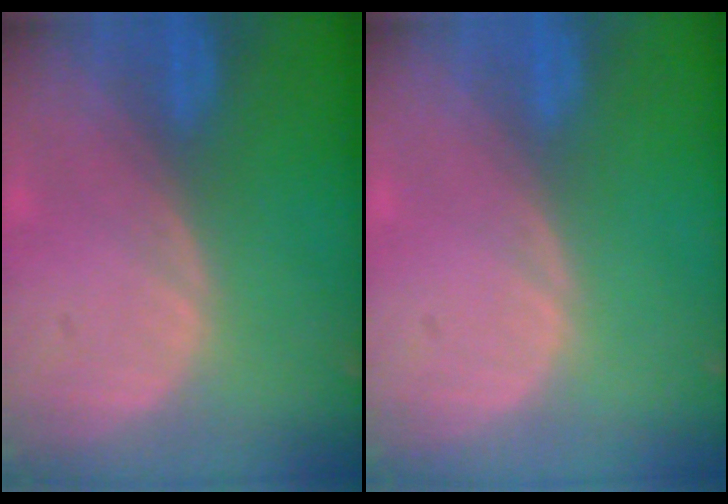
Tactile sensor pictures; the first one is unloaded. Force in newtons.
{"total": 0.0}